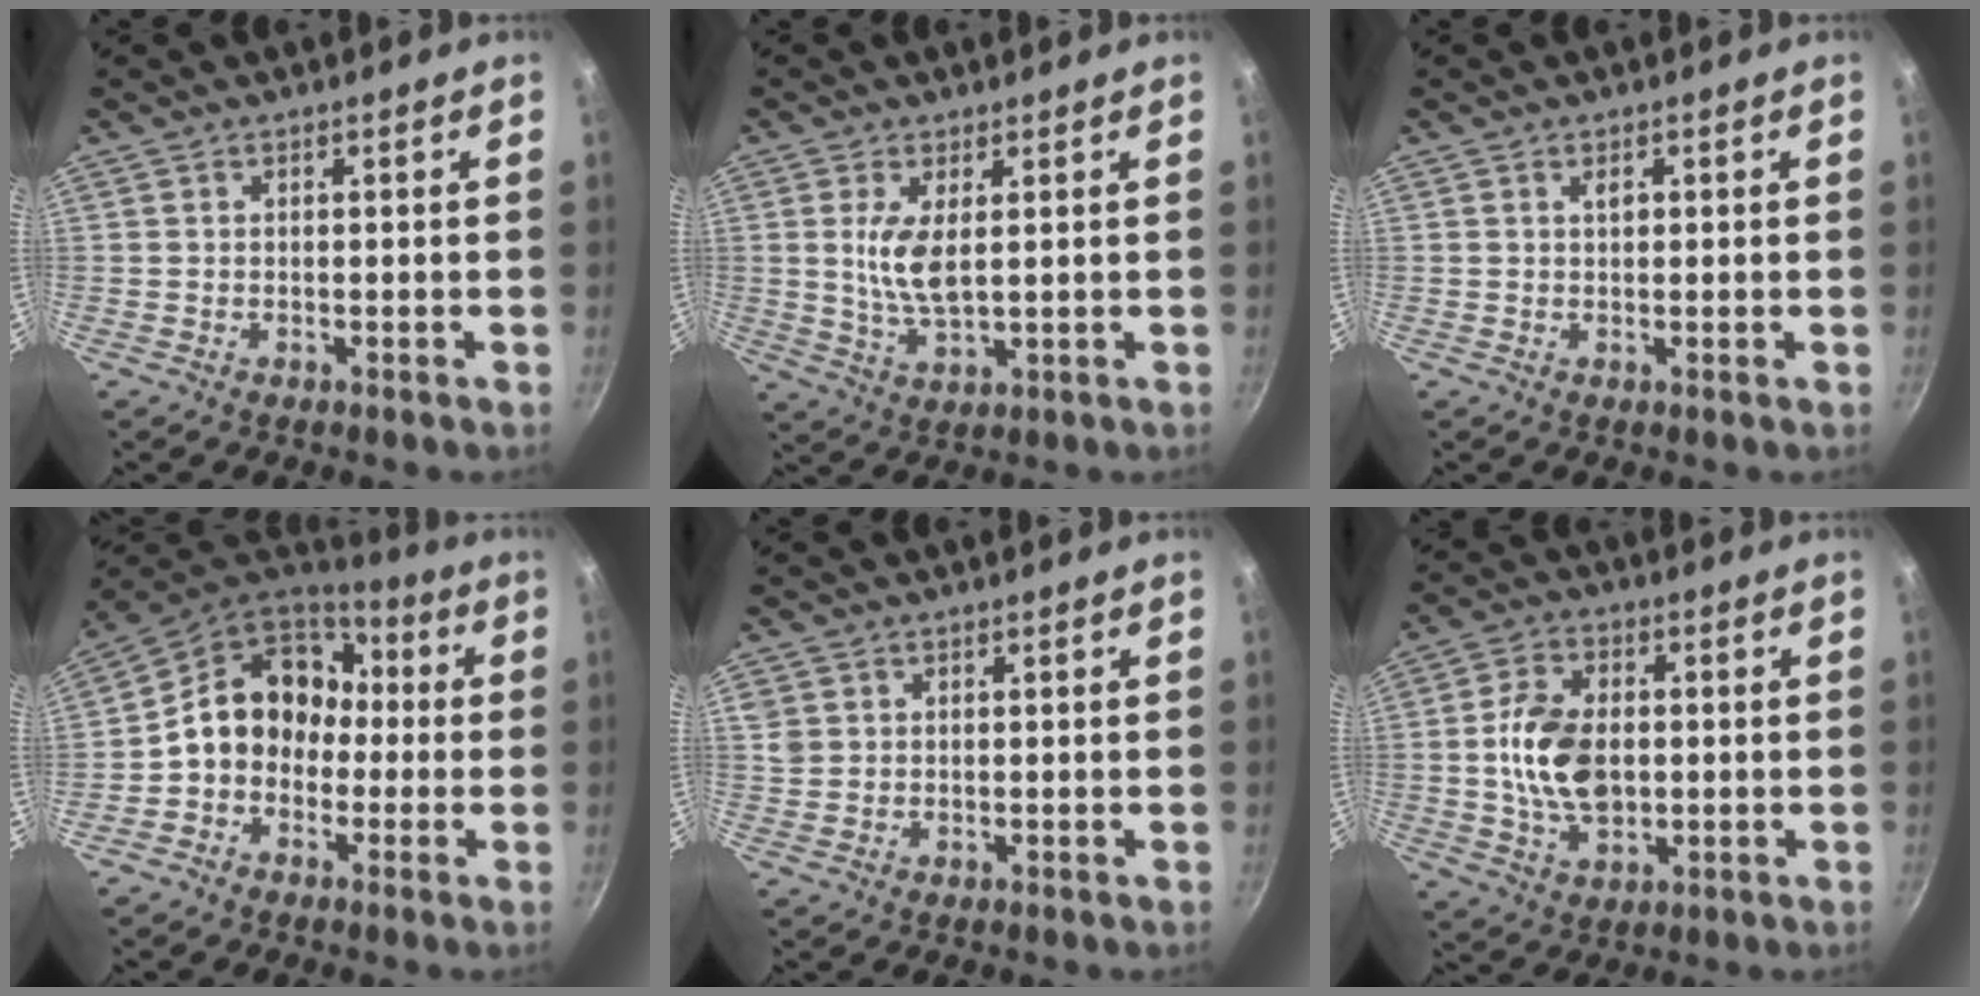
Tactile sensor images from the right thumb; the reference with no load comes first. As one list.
[{"total": 6.8, "force": [1.4, 2.7, 6.0], "torque": [-0.115, -0.014, 0.033]}, {"total": 1.3, "force": [0.4, 0.7, 1.0], "torque": [-0.010, 0.000, 0.005]}, {"total": 13.5, "force": [-0.4, 11.3, 7.4], "torque": [-0.081, 0.050, -0.027]}, {"total": 2.6, "force": [0.8, 2.3, 0.9], "torque": [-0.013, 0.003, 0.016]}, {"total": 11.8, "force": [0.0, 7.7, 9.0], "torque": [-0.148, 0.006, -0.001]}]